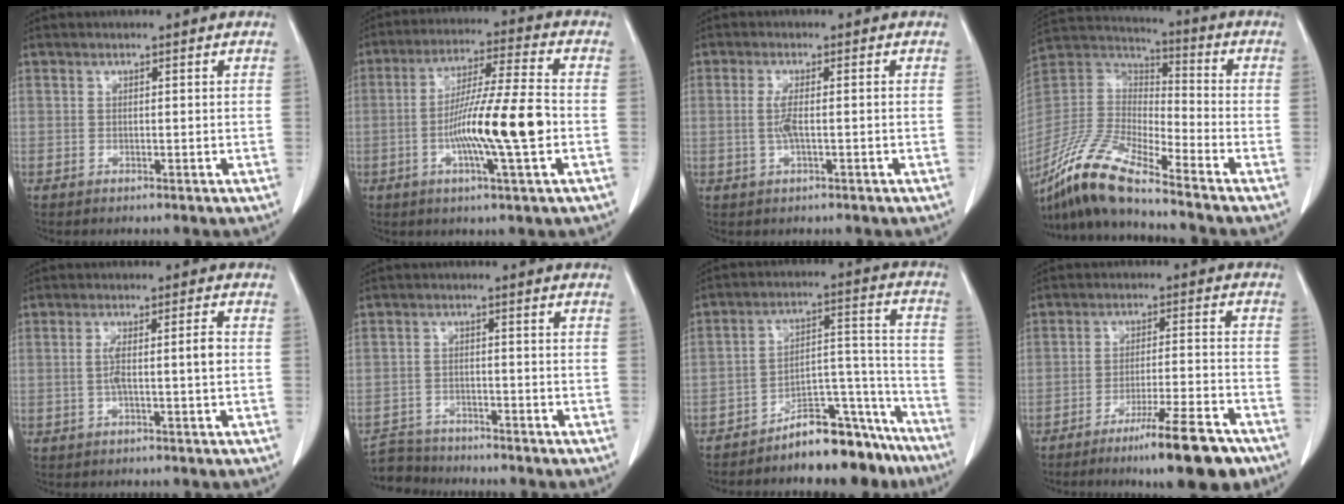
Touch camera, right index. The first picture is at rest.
{"total": 13.0, "force": [-2.7, 0.0, 12.7], "torque": [-0.230, -0.005, -0.051]}
{"total": 2.8, "force": [-0.3, 0.3, 2.7], "torque": [-0.062, -0.002, -0.006]}
{"total": 14.7, "force": [-12.0, 1.7, 8.3], "torque": [-0.177, -0.007, -0.234]}
{"total": 4.5, "force": [-0.3, 0.1, 4.4], "torque": [-0.082, 0.008, -0.004]}
{"total": 5.7, "force": [-5.3, 1.9, -0.1], "torque": [0.005, -0.009, -0.094]}
{"total": 13.5, "force": [-11.8, 4.2, 4.9], "torque": [-0.038, 0.081, -0.186]}
{"total": 12.5, "force": [-8.9, 0.9, 8.7], "torque": [-0.123, -0.012, -0.138]}